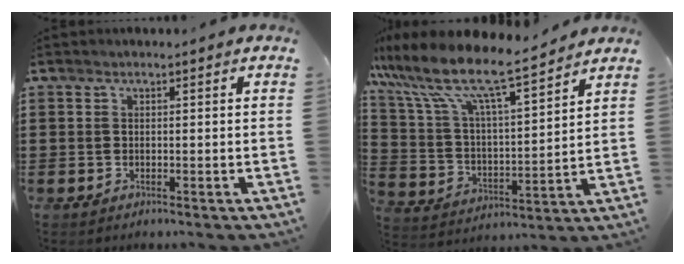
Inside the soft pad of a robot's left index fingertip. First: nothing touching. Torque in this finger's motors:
{"motor_torque": [1.10, -1.03, 0.48, 0.21]}